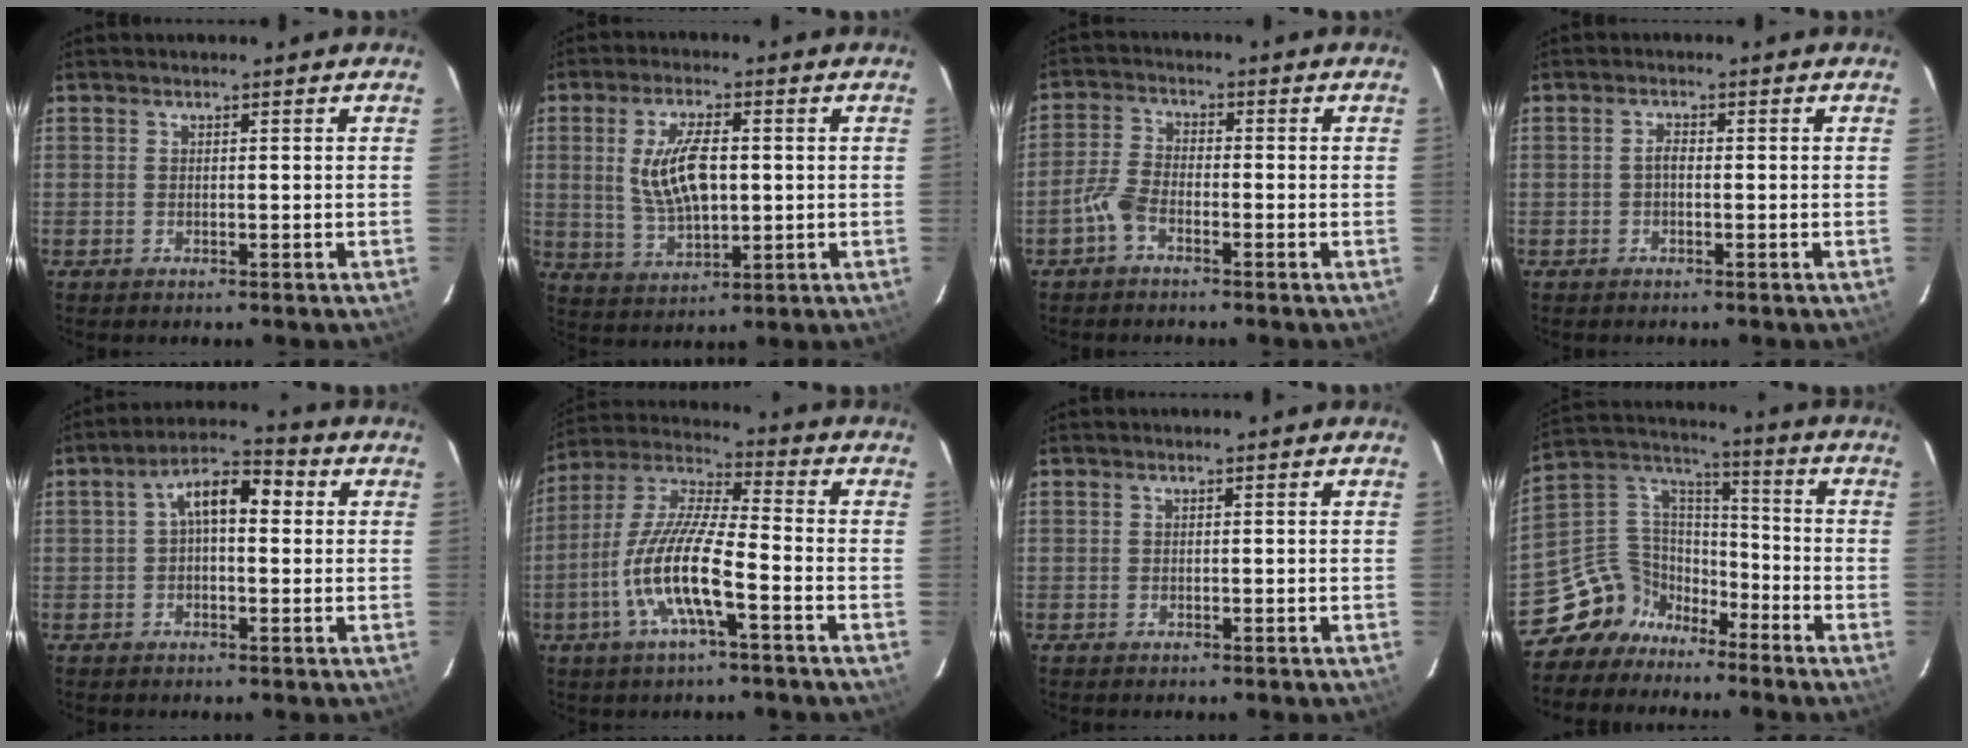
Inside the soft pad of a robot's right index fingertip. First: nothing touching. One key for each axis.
{"total": 10.5, "fx": 1.1, "fy": 4.7, "fz": 9.3, "tx": -0.183, "ty": 0.001, "tz": 0.029}
{"total": 4.2, "fx": -2.8, "fy": 1.8, "fz": 2.7, "tx": -0.067, "ty": 0.010, "tz": -0.058}
{"total": 1.3, "fx": -0.3, "fy": 0.7, "fz": 1.0, "tx": -0.019, "ty": 0.006, "tz": -0.007}
{"total": 7.6, "fx": 1.1, "fy": 3.7, "fz": 6.5, "tx": -0.114, "ty": 0.030, "tz": 0.013}
{"total": 13.0, "fx": -5.0, "fy": 2.2, "fz": 11.8, "tx": -0.243, "ty": -0.002, "tz": -0.103}
{"total": 0.0}
{"total": 11.1, "fx": -8.5, "fy": 7.0, "fz": 1.6, "tx": -0.058, "ty": 0.062, "tz": -0.157}